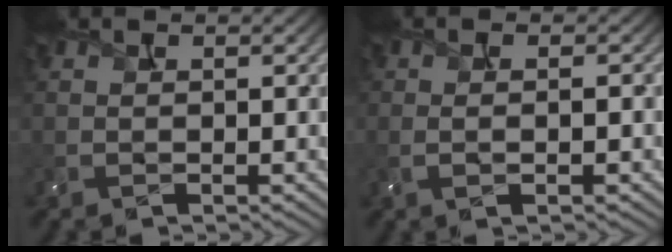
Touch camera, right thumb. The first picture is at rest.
{"total": 2.4, "force": [-0.2, 0.4, 2.4], "torque": [-0.037, -0.002, -0.009]}